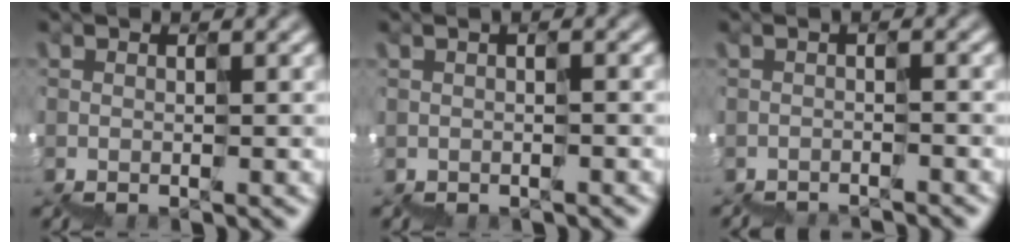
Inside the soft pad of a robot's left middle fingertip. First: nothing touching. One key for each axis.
{"total": 1.0, "fx": -0.9, "fy": 0.2, "fz": 0.2, "tx": 0.002, "ty": -0.001, "tz": -0.005}
{"total": 2.5, "fx": -2.5, "fy": -0.1, "fz": 0.1, "tx": 0.007, "ty": 0.002, "tz": -0.030}